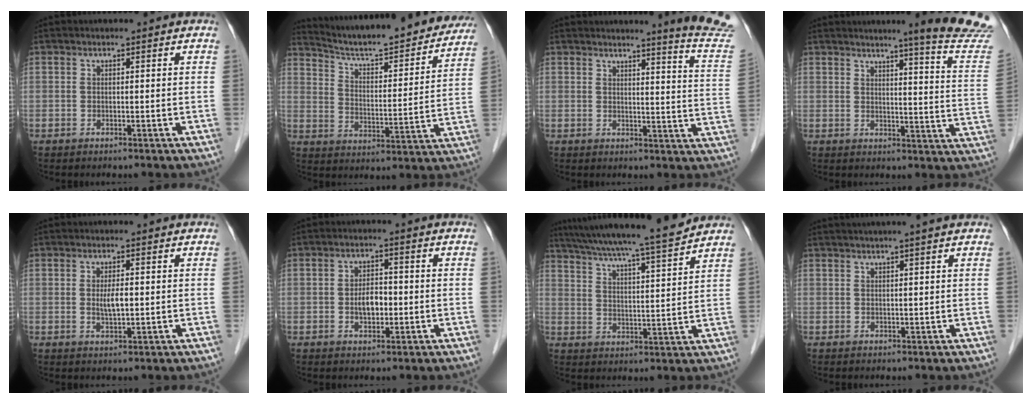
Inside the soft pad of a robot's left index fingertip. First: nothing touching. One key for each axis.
{"total": 23.5, "fx": 21.6, "fy": 2.9, "fz": 8.8, "tx": -0.134, "ty": -0.030, "tz": 0.292}
{"total": 11.0, "fx": 10.5, "fy": -1.9, "fz": 2.4, "tx": -0.021, "ty": -0.106, "tz": 0.099}
{"total": 14.7, "fx": 13.4, "fy": -1.7, "fz": 5.9, "tx": -0.066, "ty": -0.103, "tz": 0.136}
{"total": 2.6, "fx": 0.0, "fy": 0.7, "fz": 2.5, "tx": -0.048, "ty": -0.001, "tz": 0.002}
{"total": 3.7, "fx": -0.8, "fy": 2.0, "fz": 3.0, "tx": -0.054, "ty": 0.006, "tz": -0.012}
{"total": 16.5, "fx": 14.8, "fy": -0.8, "fz": 7.2, "tx": -0.127, "ty": -0.002, "tz": 0.220}
{"total": 4.6, "fx": 3.7, "fy": -0.8, "fz": 2.6, "tx": -0.033, "ty": 0.023, "tz": 0.051}